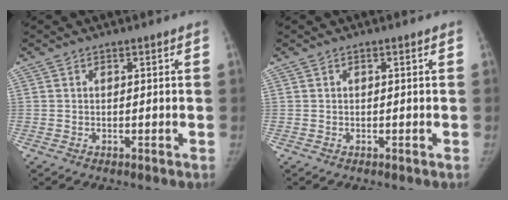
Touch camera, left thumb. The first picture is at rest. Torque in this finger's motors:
{"motor_torque": [0.13, -0.02, 0.09, -0.07, 0.03]}